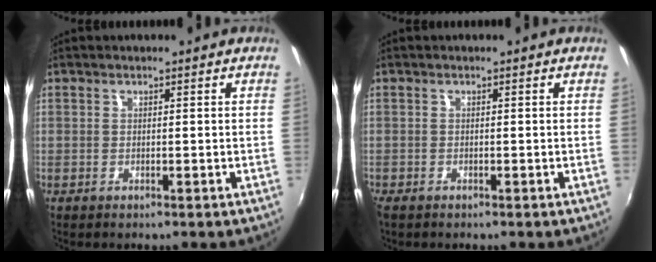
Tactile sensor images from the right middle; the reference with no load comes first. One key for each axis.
{"total": 0.8, "fx": -0.7, "fy": 0.4, "fz": 0.2, "tx": -0.006, "ty": -0.005, "tz": -0.015}